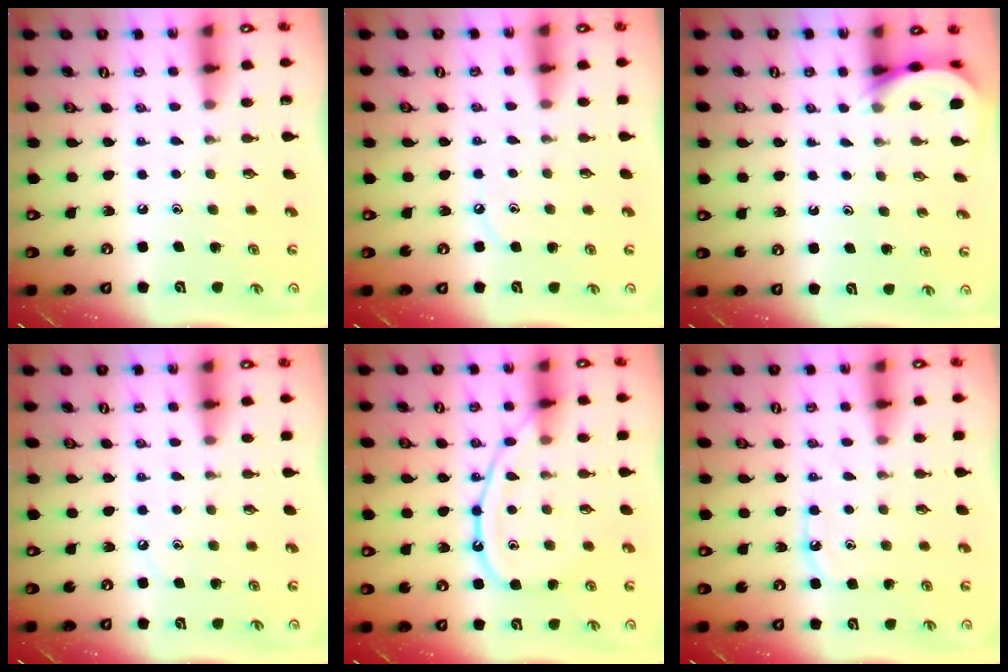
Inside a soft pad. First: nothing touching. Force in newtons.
{"total": 4.3, "press": 4.3, "slide": 0.6}
{"total": 3.4, "press": 3.3, "slide": 0.3}
{"total": 4.8, "press": 4.7, "slide": 0.8}
{"total": 12.1, "press": 12.0, "slide": 1.5}
{"total": 6.1, "press": 6.1, "slide": 0.8}